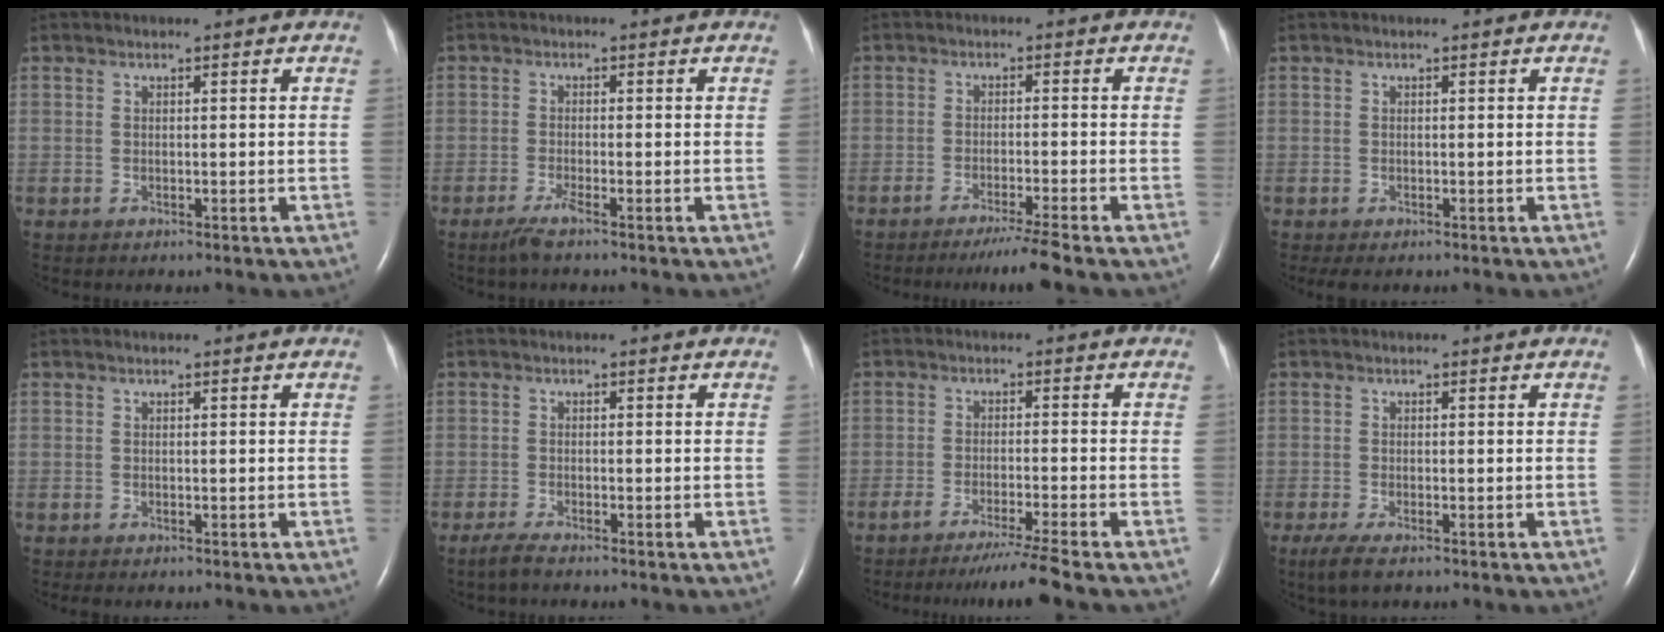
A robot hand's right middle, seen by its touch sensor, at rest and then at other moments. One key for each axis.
{"total": 2.3, "fx": -1.7, "fy": -0.3, "fz": 1.6, "tx": -0.042, "ty": -0.007, "tz": -0.038}
{"total": 5.0, "fx": -4.0, "fy": -1.5, "fz": 2.6, "tx": -0.041, "ty": -0.015, "tz": -0.071}
{"total": 1.4, "fx": -1.0, "fy": 0.6, "fz": 0.9, "tx": -0.013, "ty": -0.004, "tz": -0.011}
{"total": 0.0}
{"total": 1.9, "fx": -1.5, "fy": -0.1, "fz": 1.1, "tx": -0.038, "ty": -0.008, "tz": -0.032}
{"total": 6.3, "fx": -5.1, "fy": -2.0, "fz": 3.2, "tx": -0.046, "ty": -0.022, "tz": -0.086}
{"total": 3.0, "fx": -1.9, "fy": 0.6, "fz": 2.2, "tx": -0.054, "ty": -0.011, "tz": -0.036}